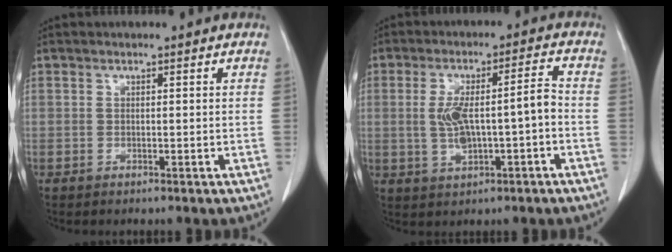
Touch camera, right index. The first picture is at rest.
{"total": 8.5, "force": [-1.1, 1.9, 8.2], "torque": [-0.154, 0.022, -0.012]}